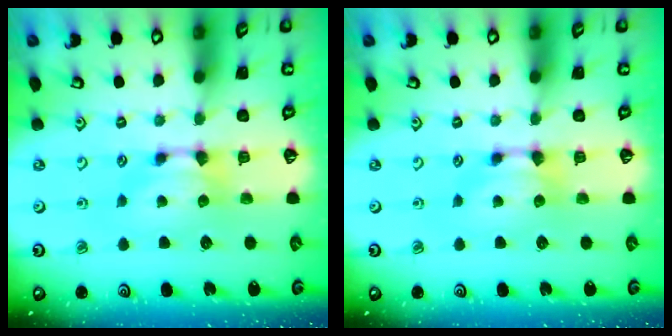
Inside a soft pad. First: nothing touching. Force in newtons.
{"total": 0.0}